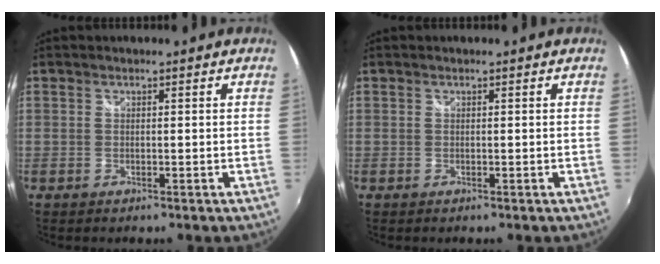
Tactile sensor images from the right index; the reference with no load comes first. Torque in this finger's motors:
{"motor_torque": [-0.05, -0.05, 0.00, 0.00]}